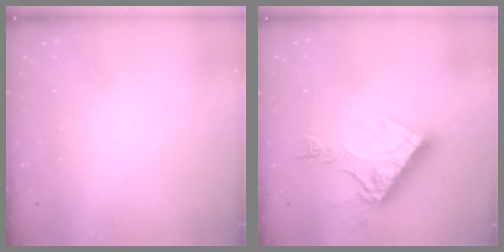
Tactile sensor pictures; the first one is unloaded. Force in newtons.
{"total": 12.9, "press": 12.8, "slide": 1.3}